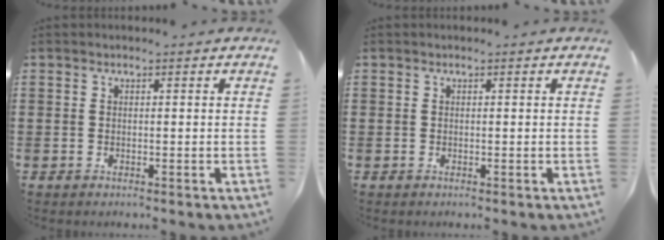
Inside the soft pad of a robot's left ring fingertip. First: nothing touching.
{"total": 0.0}